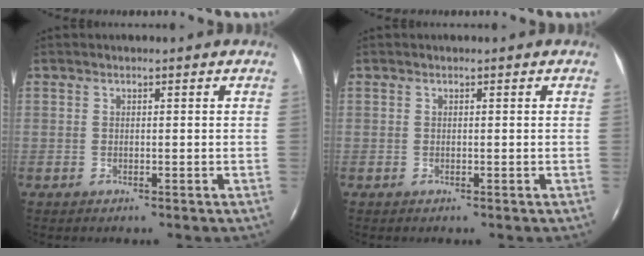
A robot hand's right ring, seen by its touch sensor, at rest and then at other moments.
{"total": 0.0}